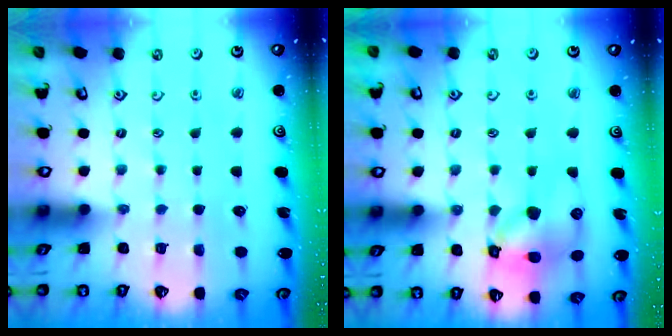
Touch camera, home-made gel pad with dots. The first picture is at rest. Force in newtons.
{"total": 11.6, "press": 11.5, "slide": 1.5}